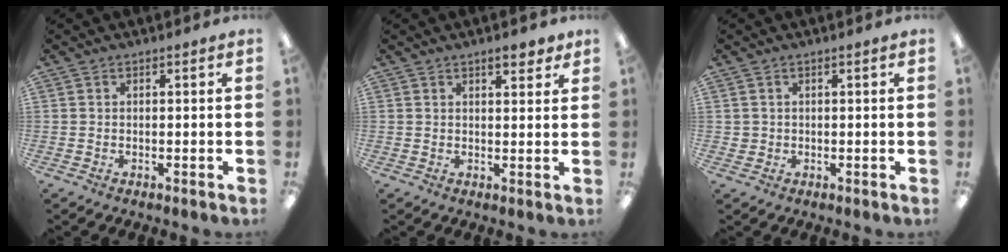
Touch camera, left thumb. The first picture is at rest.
{"total": 4.2, "force": [3.0, 1.5, 2.5], "torque": [-0.021, -0.014, 0.046]}
{"total": 1.2, "force": [0.3, 1.2, 0.1], "torque": [-0.004, 0.004, 0.004]}